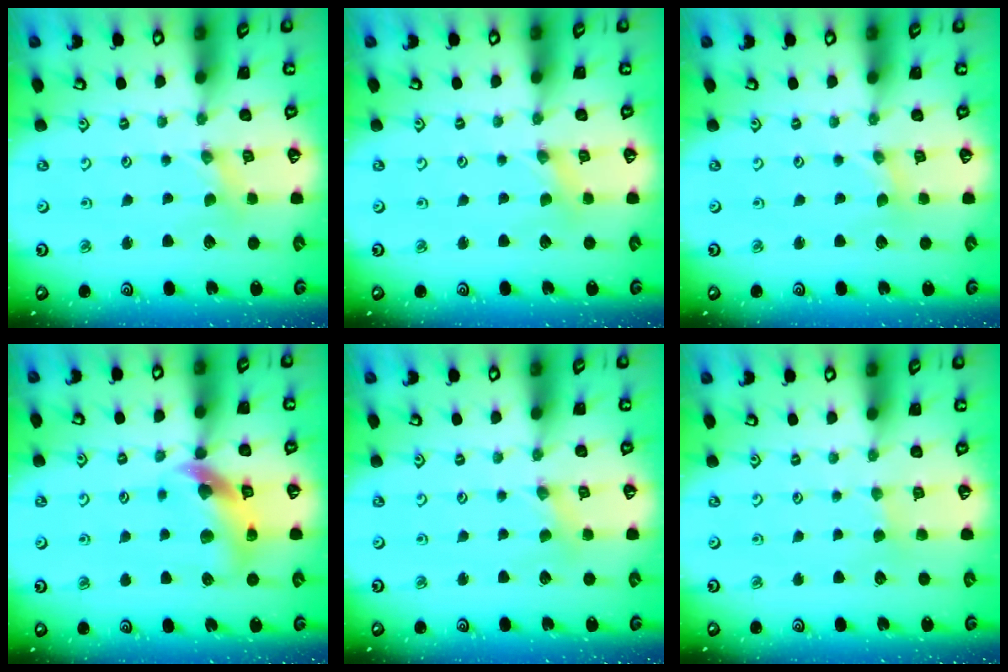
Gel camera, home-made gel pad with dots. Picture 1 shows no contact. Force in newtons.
{"total": 0.0}
{"total": 0.0}
{"total": 11.7, "press": 11.6, "slide": 1.8}
{"total": 2.5, "press": 2.4, "slide": 0.6}
{"total": 2.1, "press": 2.1, "slide": 0.4}